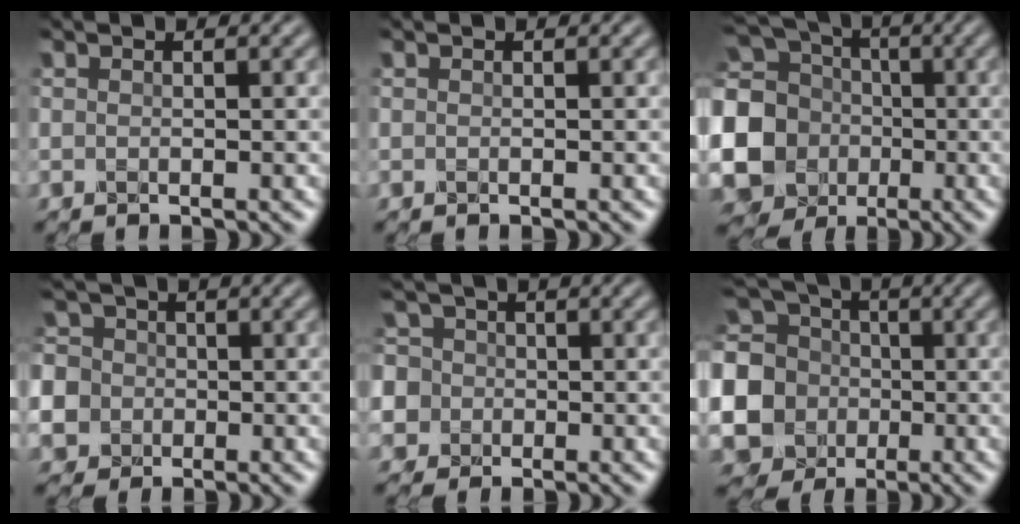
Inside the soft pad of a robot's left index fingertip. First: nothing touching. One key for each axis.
{"total": 0.0}
{"total": 17.3, "fx": -2.5, "fy": 16.0, "fz": 5.9, "tx": -0.166, "ty": 0.007, "tz": -0.085}
{"total": 13.3, "fx": -2.9, "fy": 12.3, "fz": 4.2, "tx": -0.122, "ty": -0.005, "tz": -0.080}
{"total": 9.3, "fx": -0.6, "fy": 8.8, "fz": 3.2, "tx": -0.082, "ty": 0.021, "tz": -0.045}
{"total": 16.1, "fx": -2.1, "fy": 15.2, "fz": 4.9, "tx": -0.160, "ty": 0.009, "tz": -0.072}